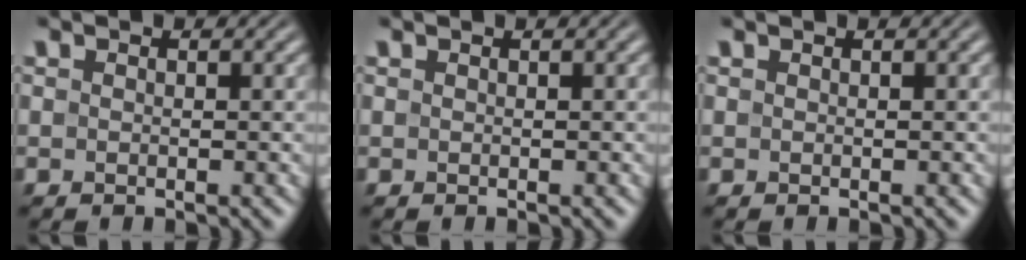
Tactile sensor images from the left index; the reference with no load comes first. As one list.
[{"total": 1.0, "force": [0.5, 0.3, 0.8], "torque": [-0.011, 0.005, 0.004]}, {"total": 0.7, "force": [0.4, 0.2, 0.5], "torque": [-0.006, 0.005, 0.004]}]